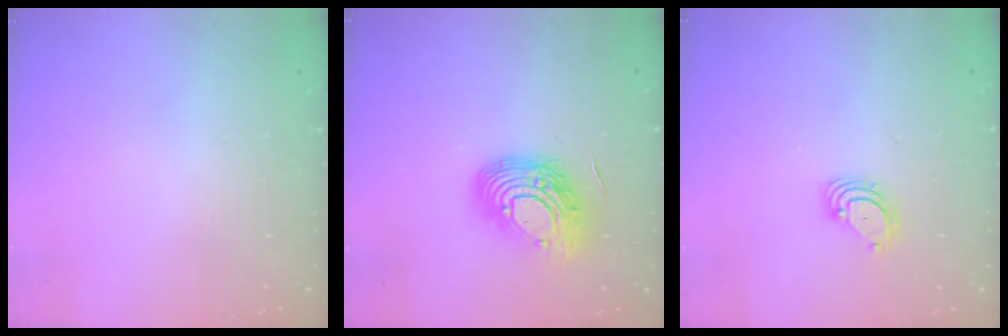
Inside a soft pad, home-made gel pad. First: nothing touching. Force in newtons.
{"total": 14.8, "press": 14.7, "slide": 1.5}
{"total": 3.3, "press": 3.3, "slide": 0.3}